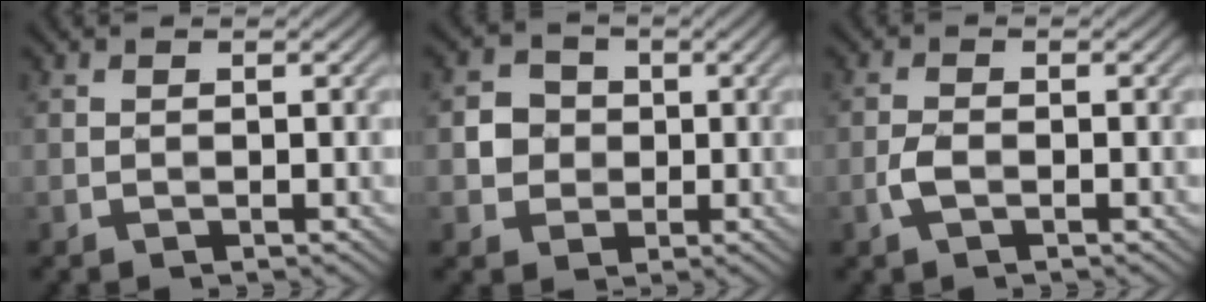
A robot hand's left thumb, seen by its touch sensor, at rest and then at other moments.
{"total": 3.8, "force": [0.1, 3.6, 1.3], "torque": [-0.034, 0.002, -0.012]}
{"total": 2.0, "force": [-0.8, 0.8, 1.6], "torque": [-0.037, 0.003, -0.022]}